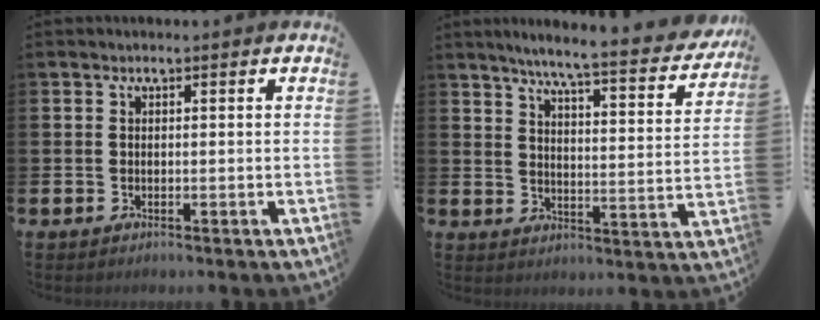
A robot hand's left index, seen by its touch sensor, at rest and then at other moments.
{"total": 6.4, "force": [5.7, -0.1, 3.0], "torque": [-0.067, -0.049, 0.087]}